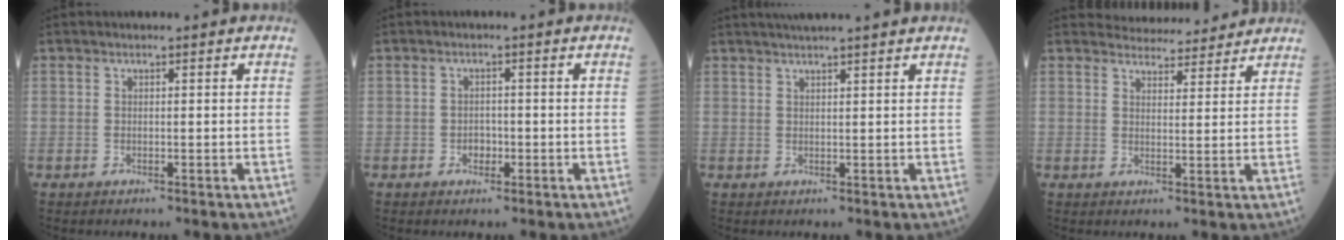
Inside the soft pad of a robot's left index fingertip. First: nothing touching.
{"total": 1.5, "force": [-0.6, 1.1, 0.8], "torque": [-0.010, 0.004, -0.008]}
{"total": 6.4, "force": [5.6, -0.8, 3.0], "torque": [-0.042, 0.027, 0.076]}
{"total": 7.1, "force": [6.9, 1.5, 0.5], "torque": [-0.002, 0.010, 0.085]}